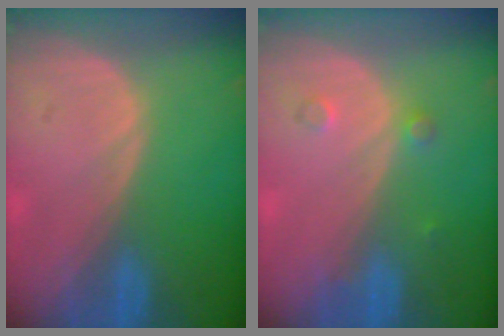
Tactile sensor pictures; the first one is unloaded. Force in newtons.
{"total": 1.7, "press": 1.7, "slide": 0.3}